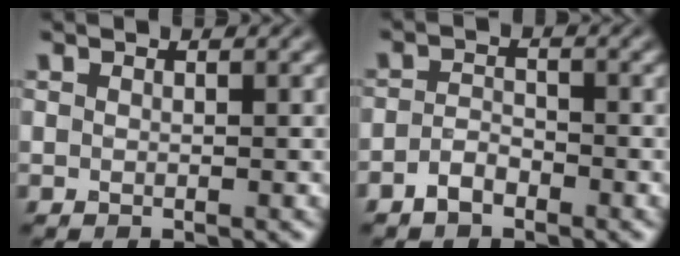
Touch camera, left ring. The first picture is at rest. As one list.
[{"total": 2.0, "force": [-1.4, 1.0, 1.1], "torque": [-0.022, 0.004, -0.029]}]